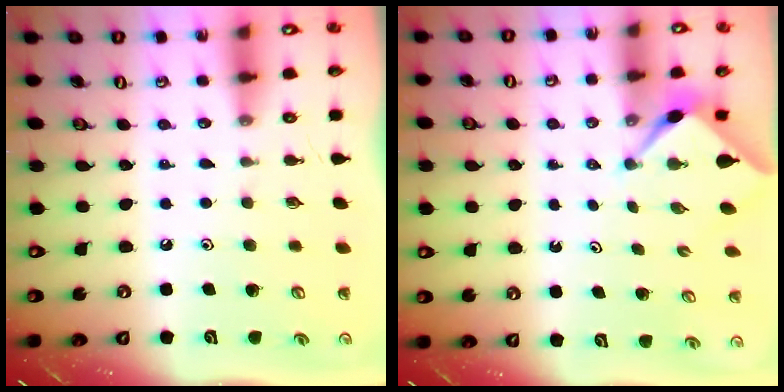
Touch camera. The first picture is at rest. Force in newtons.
{"total": 2.8, "press": 2.8, "slide": 0.4}